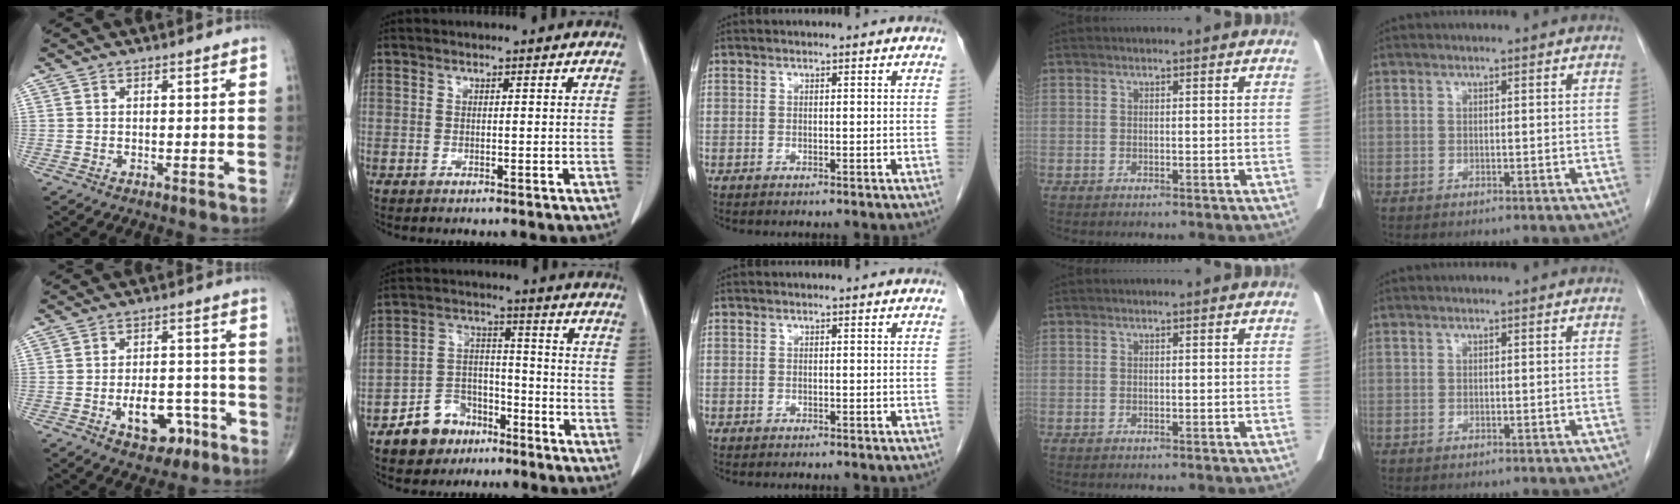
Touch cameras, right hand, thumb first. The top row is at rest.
{"thumb": {"total": 8.8, "force": [-3.7, 5.3, 6.0], "torque": [-0.063, 0.030, -0.049]}, "index": {"total": 8.6, "force": [-5.5, 6.1, 2.3], "torque": [-0.041, 0.021, -0.091]}}